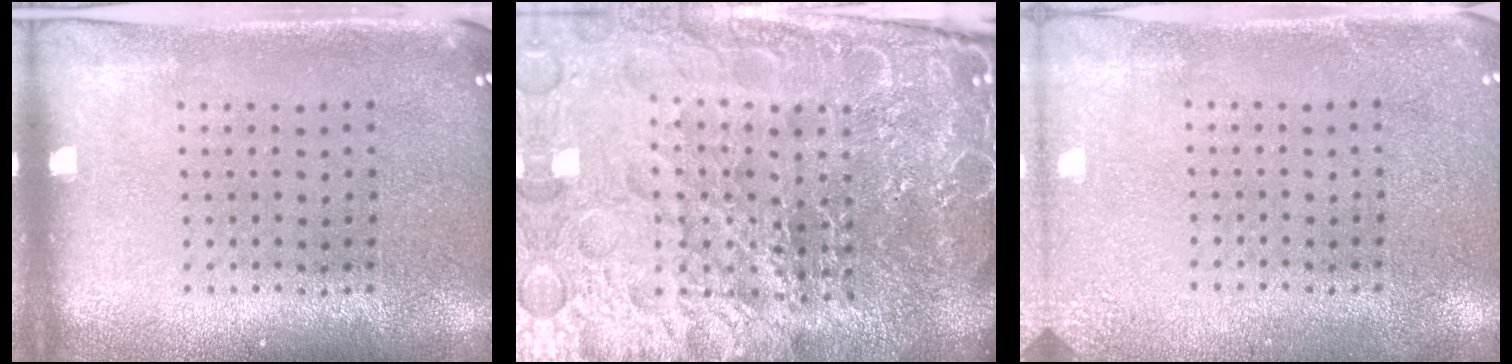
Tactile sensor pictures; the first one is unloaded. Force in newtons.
{"total": 6.8, "press": 6.0, "slide": 3.3}
{"total": 2.4, "press": 2.4, "slide": 0.3}